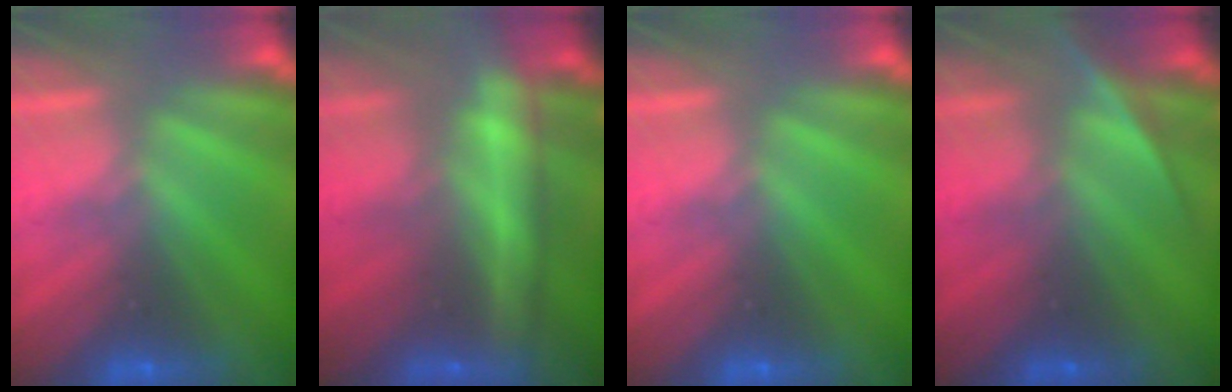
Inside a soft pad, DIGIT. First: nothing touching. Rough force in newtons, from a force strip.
{"total": 6.8}
{"total": 0.0}
{"total": 2.3}